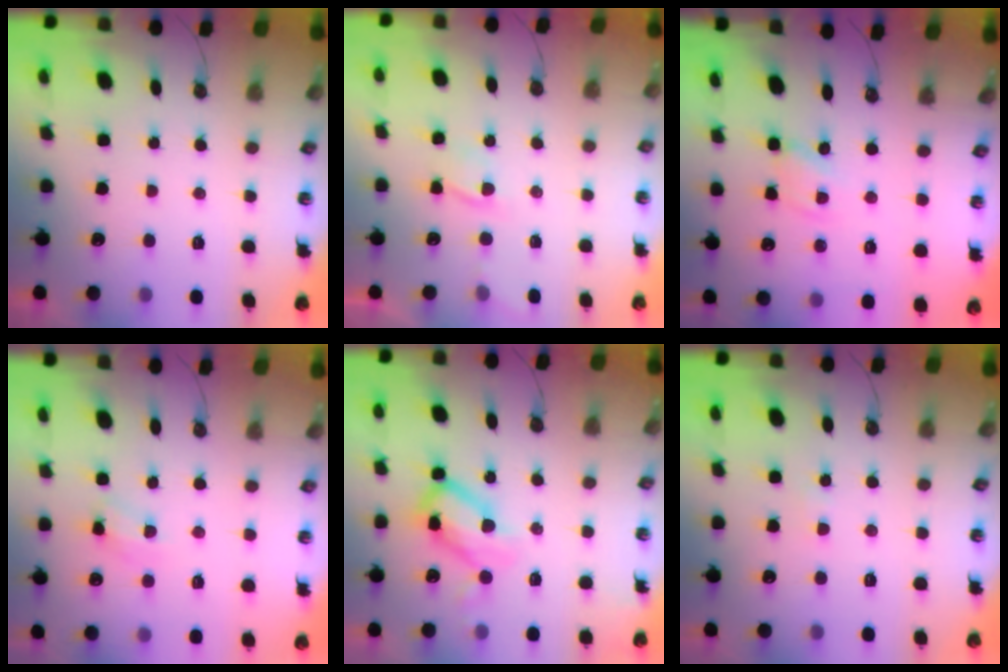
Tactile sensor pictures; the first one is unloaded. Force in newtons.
{"total": 4.5, "press": 4.4, "slide": 0.6}
{"total": 1.8, "press": 1.8, "slide": 0.1}
{"total": 4.9, "press": 4.9, "slide": 0.3}
{"total": 14.3, "press": 14.3, "slide": 1.3}
{"total": 1.5, "press": 1.5, "slide": 0.3}